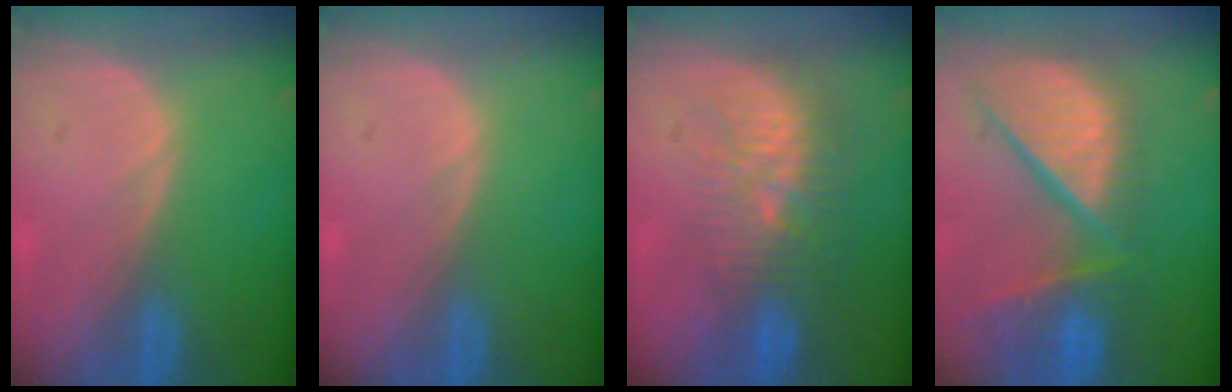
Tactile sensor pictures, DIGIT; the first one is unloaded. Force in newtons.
{"total": 0.0}
{"total": 9.3, "press": 8.9, "slide": 2.5}
{"total": 12.7, "press": 10.5, "slide": 7.1}